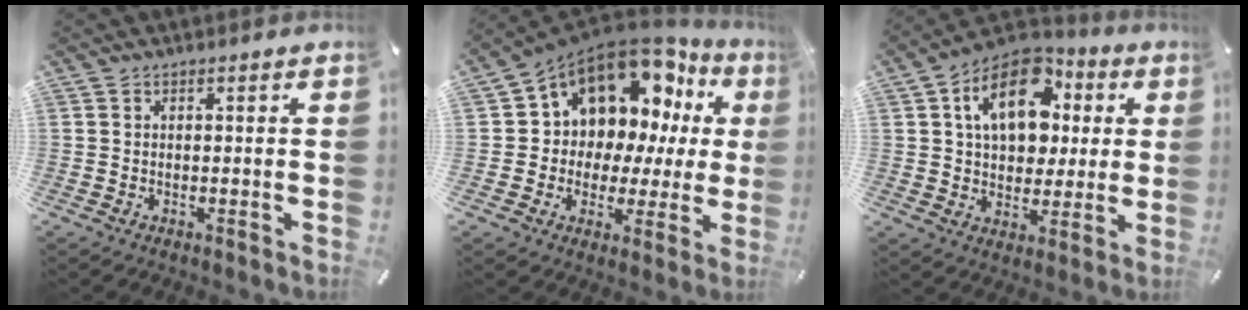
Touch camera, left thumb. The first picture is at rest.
{"total": 12.4, "force": [8.1, 8.3, 4.4], "torque": [-0.076, -0.085, 0.146]}
{"total": 16.4, "force": [5.2, 11.8, 10.2], "torque": [-0.174, -0.008, 0.094]}